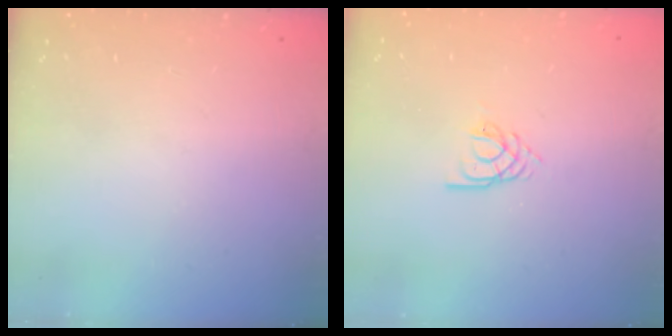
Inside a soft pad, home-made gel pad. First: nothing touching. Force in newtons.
{"total": 2.6, "press": 2.6, "slide": 0.3}